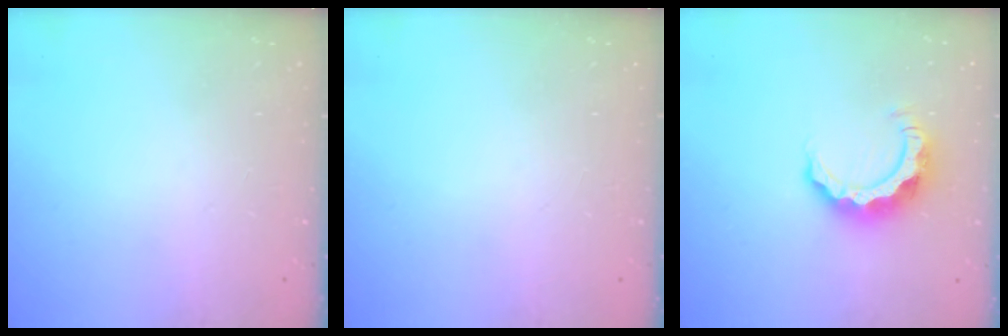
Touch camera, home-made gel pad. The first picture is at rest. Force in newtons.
{"total": 0.0}
{"total": 9.2, "press": 9.1, "slide": 1.0}